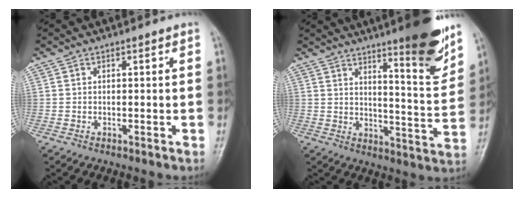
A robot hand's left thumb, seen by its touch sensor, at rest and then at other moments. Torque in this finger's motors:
{"motor_torque": [3.30, 1.68, 1.35, -1.43, 0.20]}